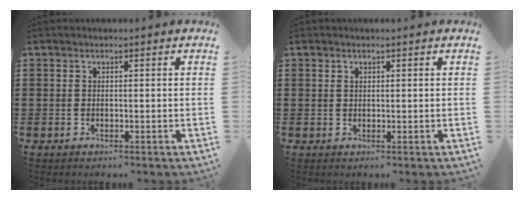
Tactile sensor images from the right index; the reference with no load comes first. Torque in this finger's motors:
{"motor_torque": [-0.85, 0.88, -0.02, -0.01]}